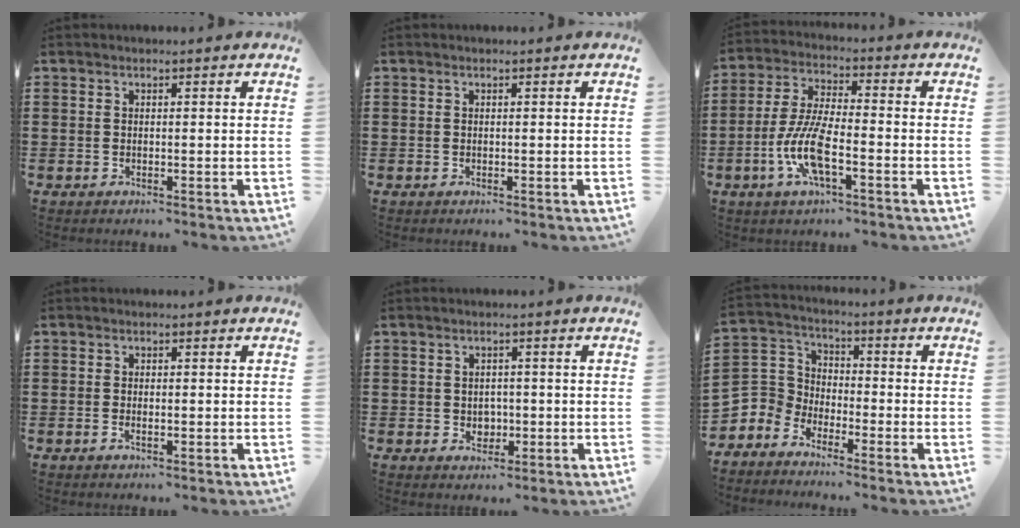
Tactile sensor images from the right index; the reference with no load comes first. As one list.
[{"total": 0.0}, {"total": 9.1, "force": [-3.4, 2.6, 8.0], "torque": [-0.186, -0.013, -0.068]}, {"total": 1.2, "force": [-0.2, 0.5, 1.1], "torque": [-0.020, -0.002, -0.004]}, {"total": 2.3, "force": [-0.2, 2.0, 1.1], "torque": [-0.018, 0.003, -0.009]}, {"total": 5.1, "force": [-3.1, 3.9, 0.9], "torque": [-0.061, -0.002, -0.074]}]